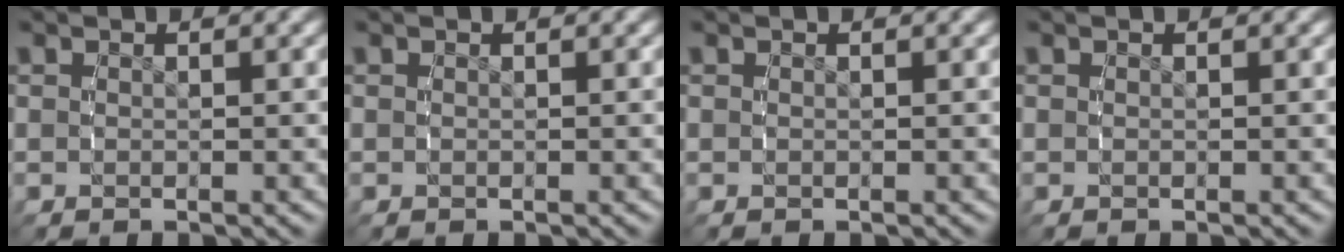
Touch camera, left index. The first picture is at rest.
{"total": 0.0}
{"total": 0.0}
{"total": 0.0}